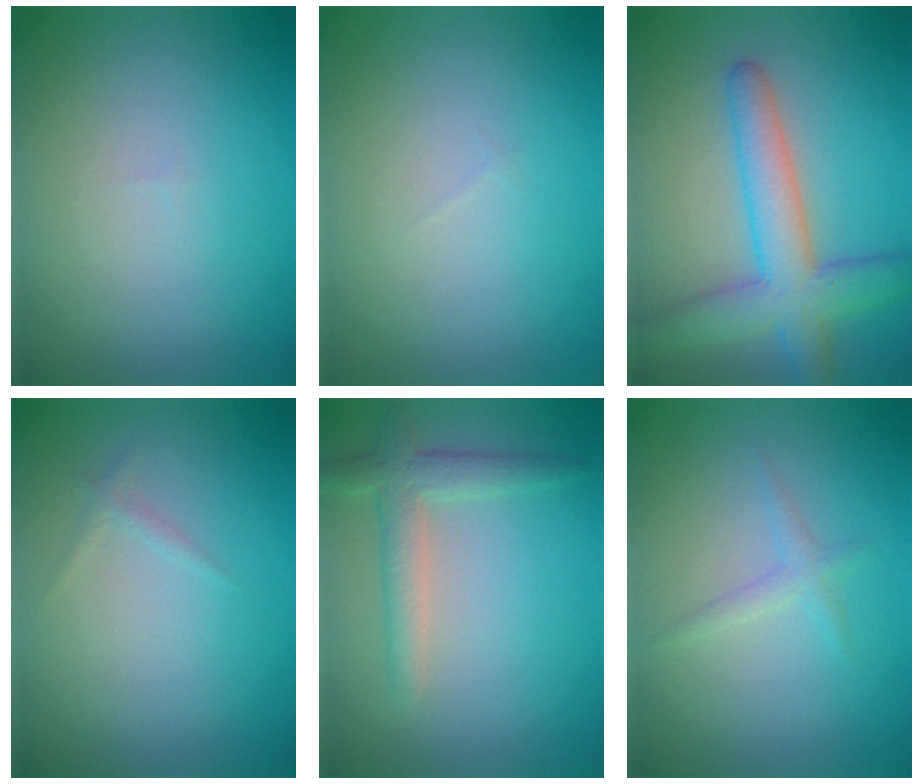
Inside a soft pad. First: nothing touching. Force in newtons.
{"total": 0.0}
{"total": 6.4, "press": 6.4, "slide": 0.5}
{"total": 0.6, "press": 0.6, "slide": 0.1}
{"total": 3.0, "press": 3.0, "slide": 0.2}
{"total": 1.2, "press": 1.2, "slide": 0.0}